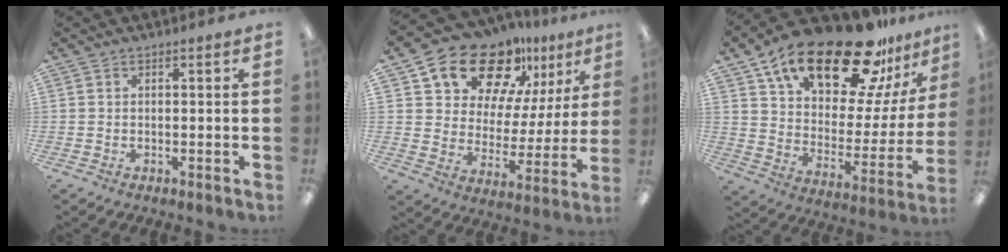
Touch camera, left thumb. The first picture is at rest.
{"total": 18.5, "force": [14.3, 9.4, 7.2], "torque": [-0.127, -0.101, 0.251]}
{"total": 25.4, "force": [18.3, 9.4, 15.0], "torque": [-0.241, -0.115, 0.309]}